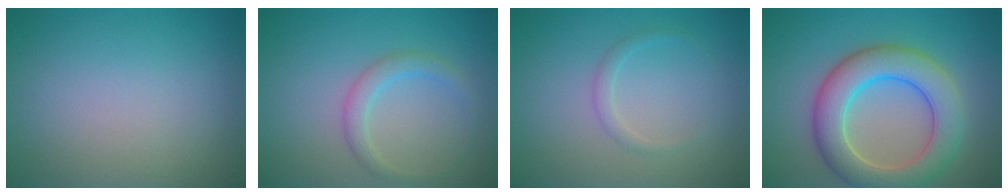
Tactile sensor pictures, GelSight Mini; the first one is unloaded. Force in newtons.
{"total": 2.1, "press": 2.1, "slide": 0.1}
{"total": 1.1, "press": 1.1, "slide": 0.1}
{"total": 7.6, "press": 7.6, "slide": 0.4}